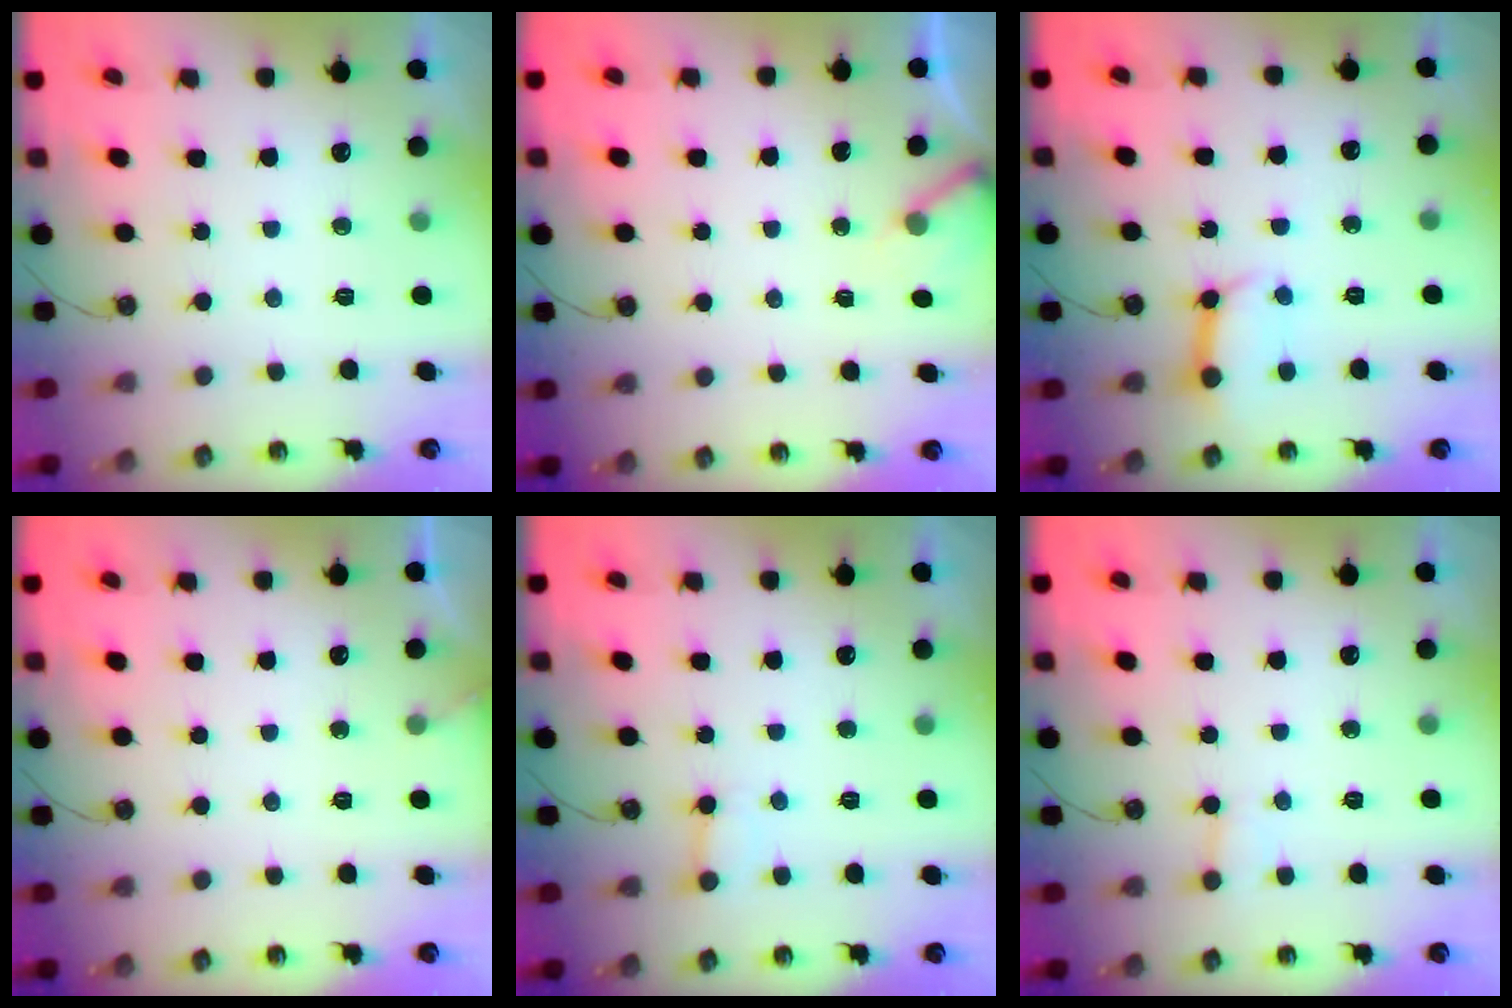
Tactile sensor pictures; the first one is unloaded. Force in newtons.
{"total": 2.7, "press": 2.7, "slide": 0.2}
{"total": 9.1, "press": 9.0, "slide": 1.2}
{"total": 2.2, "press": 2.2, "slide": 0.1}
{"total": 3.8, "press": 3.8, "slide": 0.3}
{"total": 3.9, "press": 3.9, "slide": 0.4}